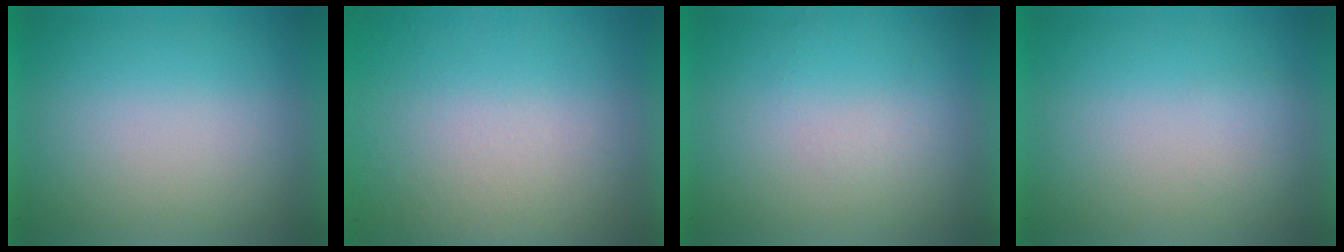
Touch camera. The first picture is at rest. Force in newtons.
{"total": 9.2}
{"total": 1.1}
{"total": 1.1}